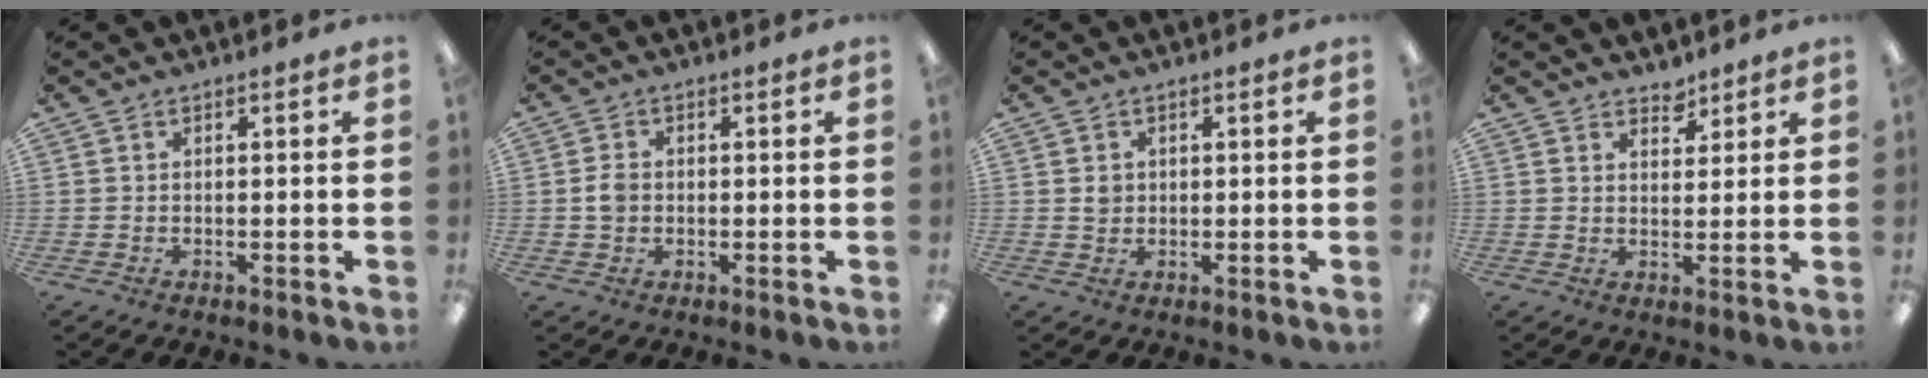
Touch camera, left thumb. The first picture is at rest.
{"total": 2.8, "force": [-0.1, 2.2, 1.8], "torque": [-0.024, 0.003, -0.005]}
{"total": 2.1, "force": [0.6, 1.9, 0.7], "torque": [-0.008, 0.001, 0.008]}
{"total": 3.7, "force": [3.1, 1.9, 0.6], "torque": [0.006, -0.021, 0.055]}